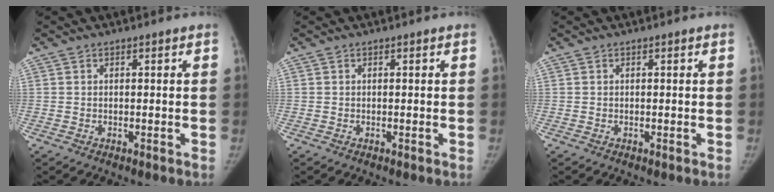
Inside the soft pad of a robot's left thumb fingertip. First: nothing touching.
{"total": 0.0}
{"total": 0.0}